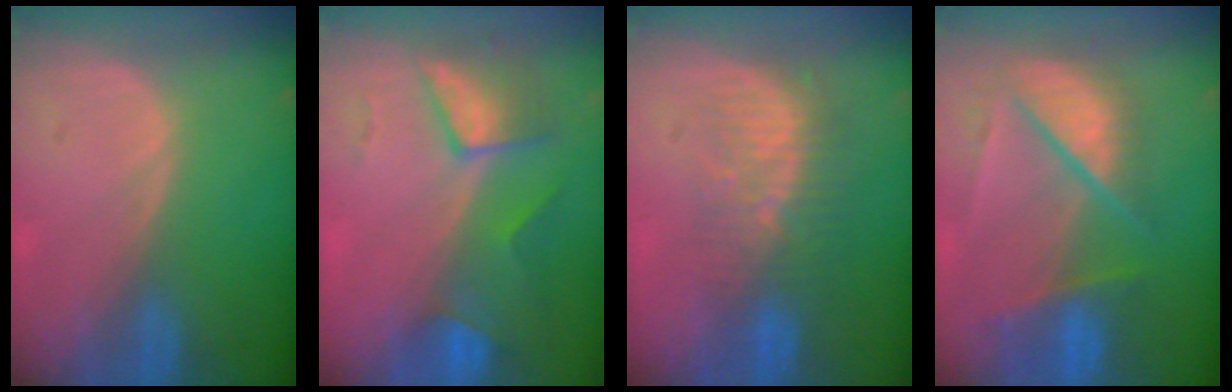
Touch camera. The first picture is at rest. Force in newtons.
{"total": 7.6, "press": 6.7, "slide": 3.5}
{"total": 8.5, "press": 7.6, "slide": 3.8}
{"total": 9.3, "press": 8.1, "slide": 4.5}